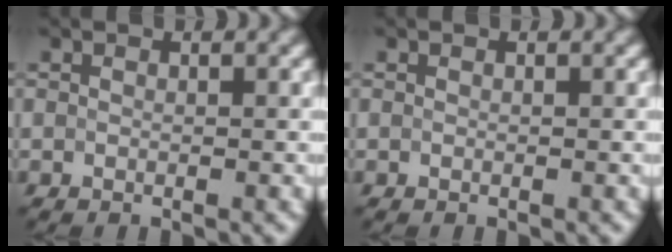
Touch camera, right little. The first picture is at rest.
{"total": 0.0}